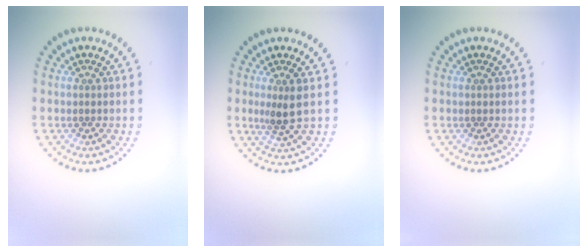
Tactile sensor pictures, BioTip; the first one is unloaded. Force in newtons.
{"total": 2.2, "press": 1.7, "slide": 1.4}
{"total": 0.0}